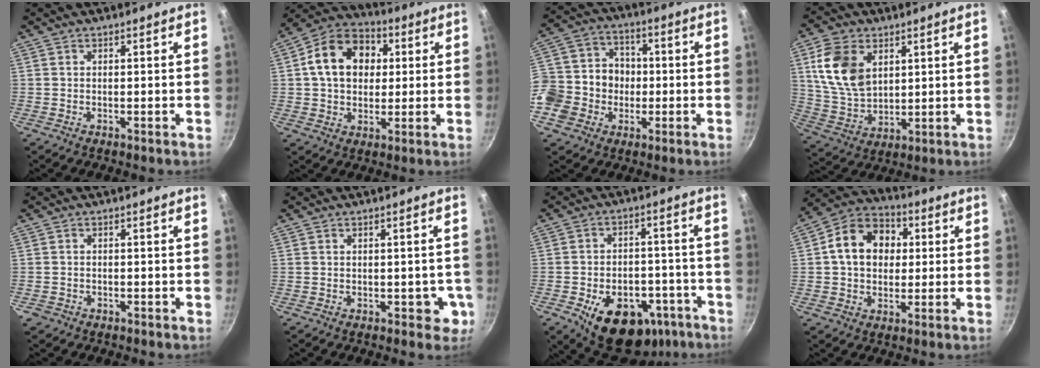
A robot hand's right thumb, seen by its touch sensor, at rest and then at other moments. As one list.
[{"total": 14.4, "force": [2.8, 11.0, 8.9], "torque": [-0.122, 0.023, 0.032]}, {"total": 15.4, "force": [-2.9, 13.5, 6.8], "torque": [-0.115, 0.038, -0.057]}, {"total": 13.1, "force": [4.3, 8.8, 8.8], "torque": [-0.150, -0.021, 0.095]}, {"total": 1.5, "force": [-0.8, 1.2, 0.5], "torque": [-0.016, 0.008, -0.007]}, {"total": 3.6, "force": [-0.8, 2.4, 2.6], "torque": [-0.001, 0.007, -0.009]}, {"total": 18.9, "force": [-9.5, 11.9, 11.3], "torque": [-0.121, 0.042, -0.122]}, {"total": 13.0, "force": [1.9, 10.2, 7.9], "torque": [-0.102, 0.023, 0.014]}]